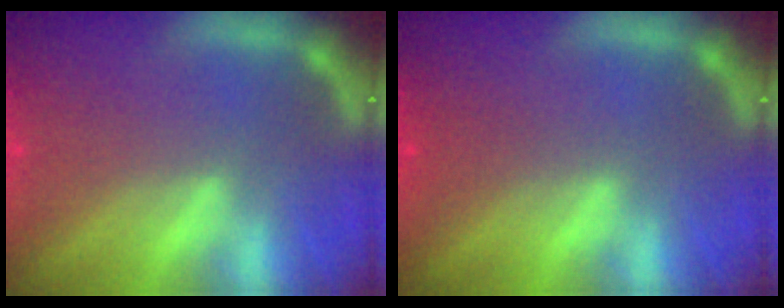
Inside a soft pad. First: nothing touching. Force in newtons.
{"total": 0.9}